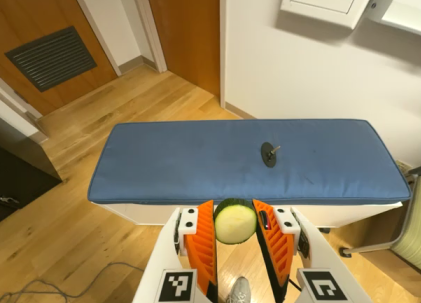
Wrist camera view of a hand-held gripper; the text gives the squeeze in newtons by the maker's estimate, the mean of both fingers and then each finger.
{"total": 7.7, "left": 7.4, "right": 8.1}